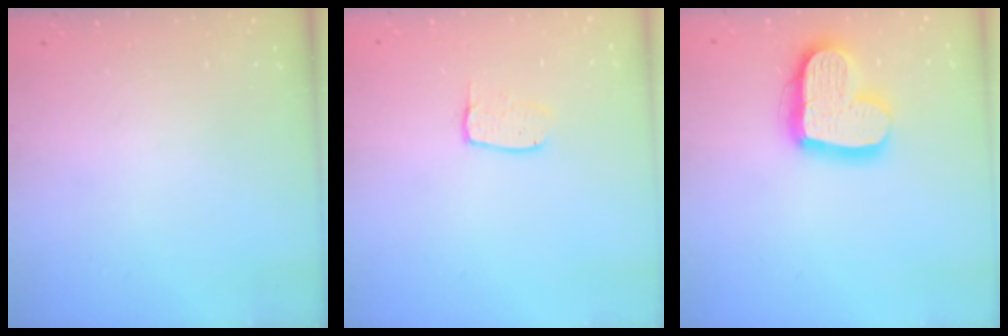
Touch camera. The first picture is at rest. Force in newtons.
{"total": 4.2, "press": 4.2, "slide": 0.4}
{"total": 17.6, "press": 17.5, "slide": 1.9}